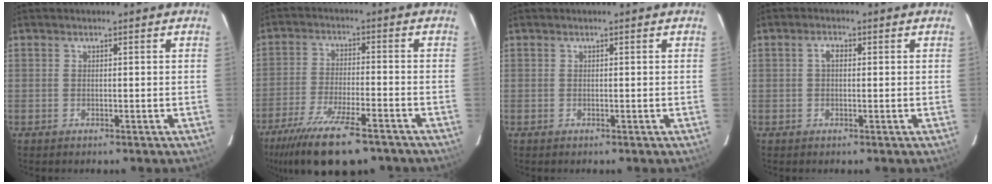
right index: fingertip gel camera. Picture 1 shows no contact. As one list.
[{"total": 16.7, "force": [-12.4, 4.4, 10.3], "torque": [-0.215, -0.045, -0.208]}, {"total": 0.0}, {"total": 1.7, "force": [0.3, 1.0, 1.4], "torque": [-0.027, 0.008, 0.003]}]